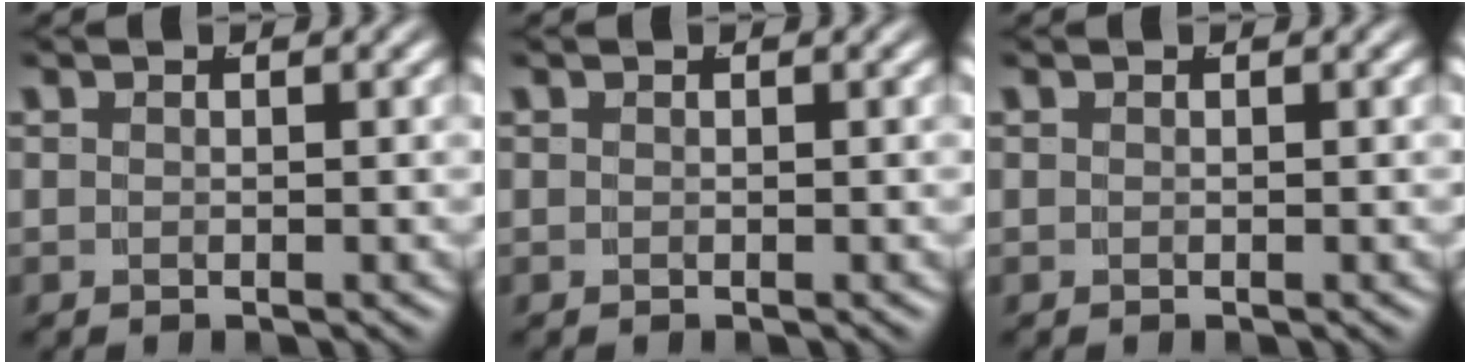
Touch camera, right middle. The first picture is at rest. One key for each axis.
{"total": 0.0}
{"total": 0.0}